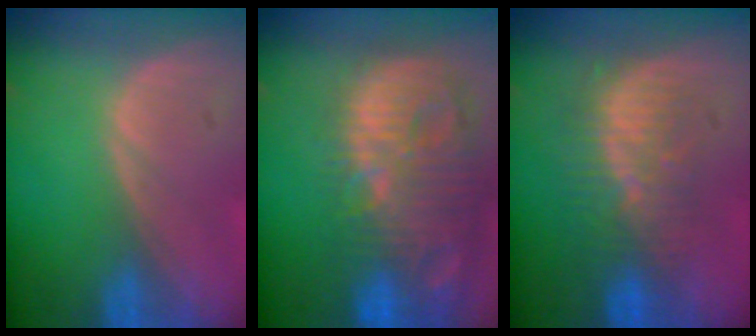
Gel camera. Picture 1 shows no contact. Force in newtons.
{"total": 14.4, "press": 12.5, "slide": 7.2}
{"total": 8.5, "press": 7.6, "slide": 3.8}